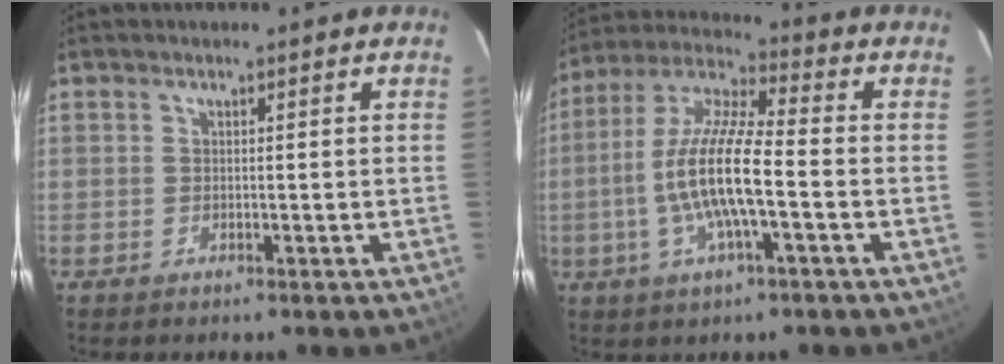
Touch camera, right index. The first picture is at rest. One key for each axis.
{"total": 13.7, "fx": -3.1, "fy": 2.5, "fz": 13.1, "tx": -0.261, "ty": 0.000, "tz": -0.062}